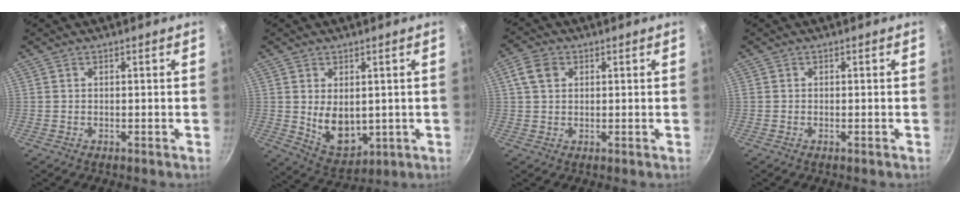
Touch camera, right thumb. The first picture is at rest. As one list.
[{"total": 8.9, "force": [0.6, 6.0, 6.6], "torque": [-0.087, -0.021, 0.035]}, {"total": 4.8, "force": [1.4, 3.7, 2.6], "torque": [-0.038, 0.002, 0.022]}, {"total": 0.5, "force": [-0.3, 0.2, 0.4], "torque": [-0.008, 0.002, -0.007]}]